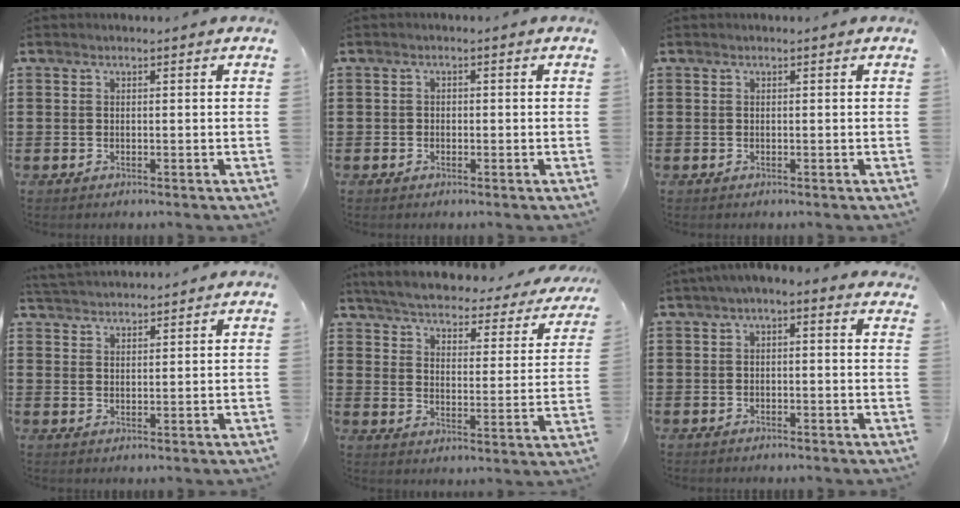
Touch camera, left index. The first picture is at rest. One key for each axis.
{"total": 0.9, "fx": -0.5, "fy": 0.8, "fz": 0.3, "tx": -0.008, "ty": 0.002, "tz": -0.011}
{"total": 0.0}
{"total": 2.4, "fx": 2.4, "fy": 0.0, "fz": -0.1, "tx": -0.006, "ty": -0.004, "tz": 0.046}
{"total": 3.8, "fx": 3.7, "fy": 0.0, "fz": 0.8, "tx": -0.039, "ty": -0.033, "tz": 0.056}
{"total": 1.6, "fx": -1.1, "fy": 0.4, "fz": 1.1, "tx": -0.019, "ty": 0.001, "tz": -0.023}